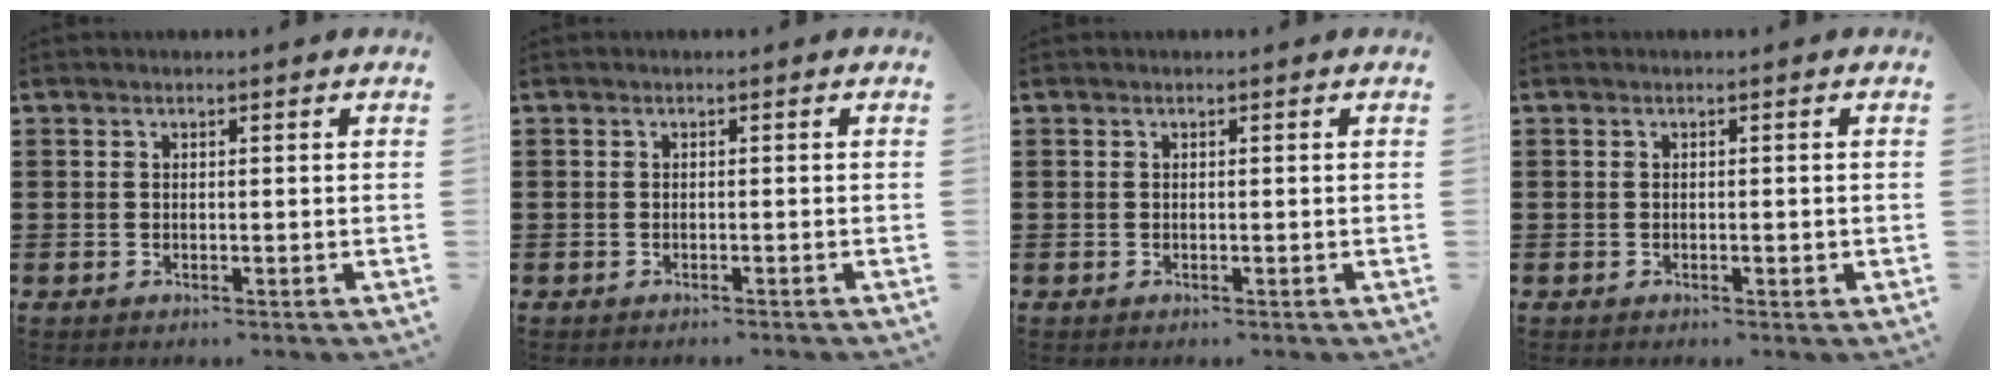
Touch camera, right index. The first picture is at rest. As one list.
[{"total": 0.5, "force": [-0.4, -0.2, 0.2], "torque": [-0.005, -0.005, -0.007]}, {"total": 0.0}, {"total": 1.5, "force": [-0.1, 0.6, 1.4], "torque": [-0.026, 0.001, -0.002]}]